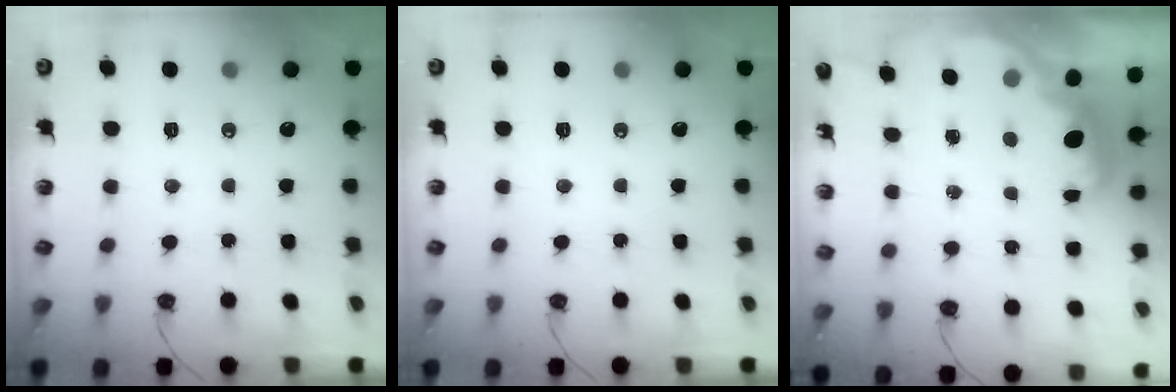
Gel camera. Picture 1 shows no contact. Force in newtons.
{"total": 0.0}
{"total": 2.7, "press": 2.6, "slide": 0.6}